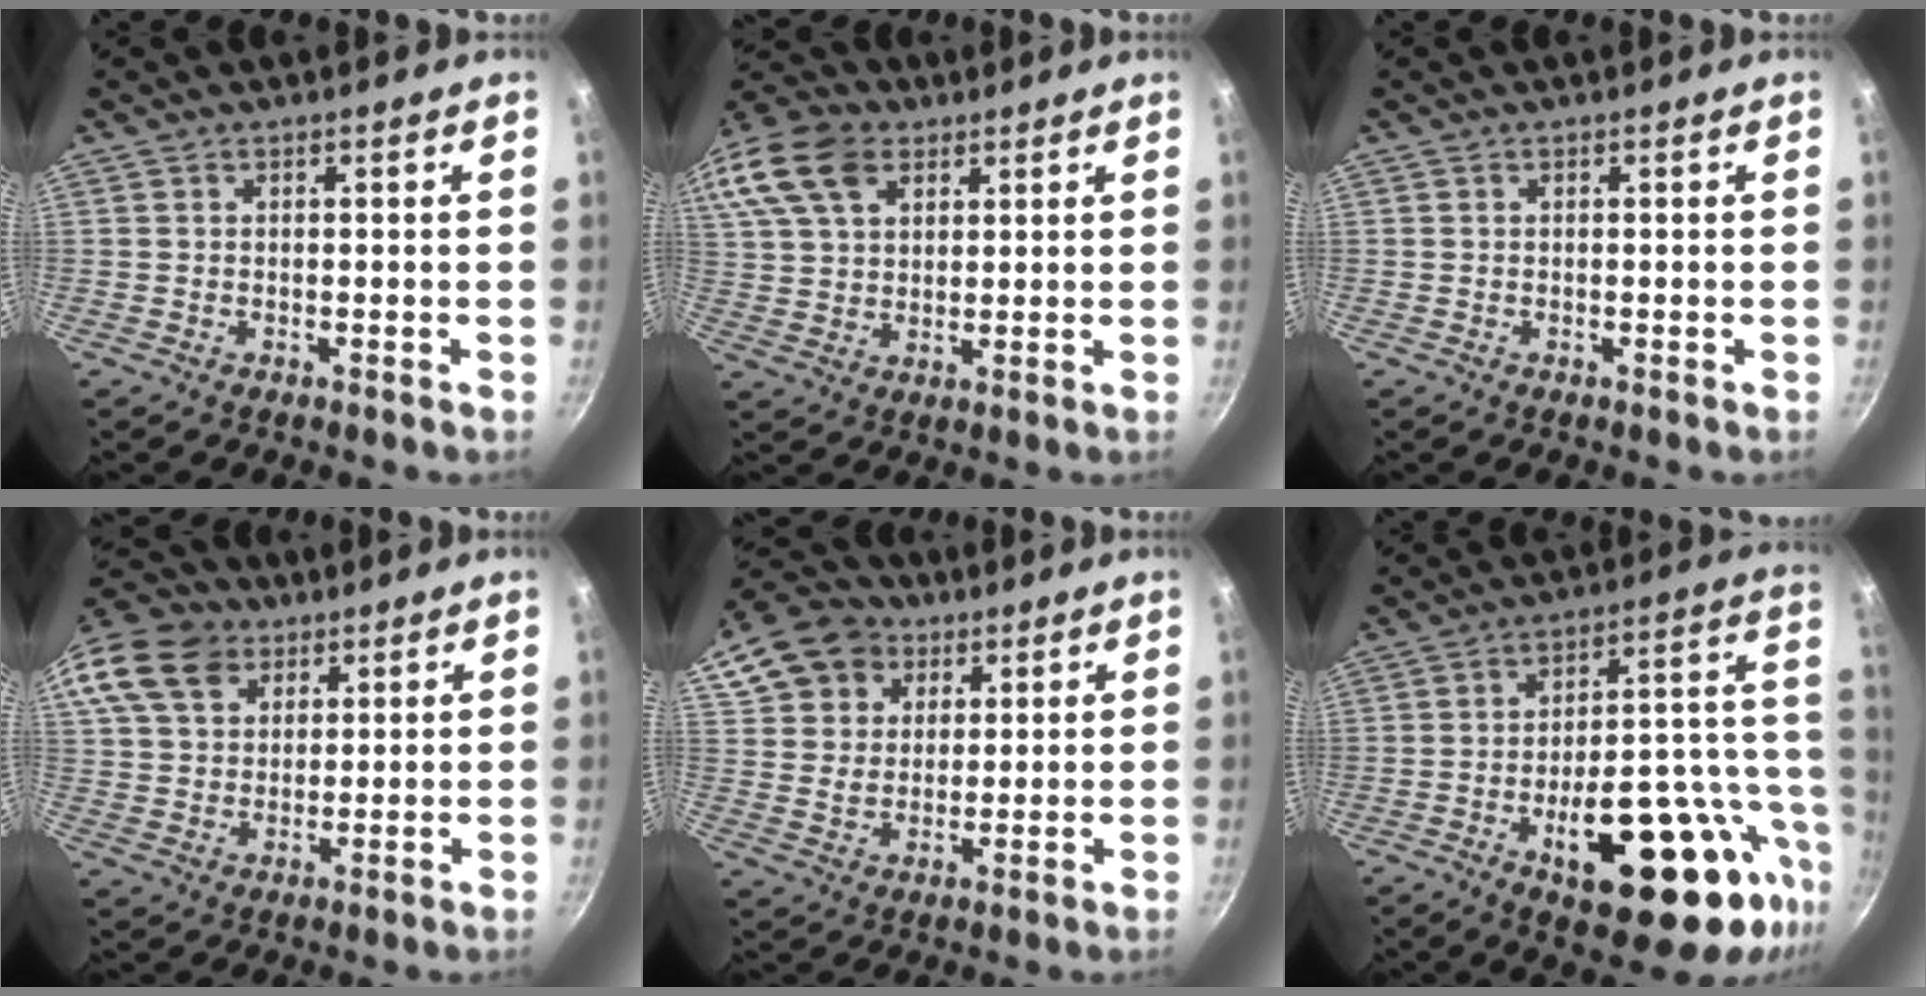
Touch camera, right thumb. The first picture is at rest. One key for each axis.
{"total": 19.7, "fx": 9.3, "fy": 13.2, "fz": 11.3, "tx": -0.258, "ty": 0.031, "tz": 0.171}
{"total": 0.0}
{"total": 18.0, "fx": 10.0, "fy": 12.7, "fz": 7.9, "tx": -0.169, "ty": 0.012, "tz": 0.181}
{"total": 14.8, "fx": 7.3, "fy": 11.5, "fz": 6.0, "tx": -0.104, "ty": 0.008, "tz": 0.126}
{"total": 25.5, "fx": -9.0, "fy": 10.9, "fz": 21.2, "tx": -0.248, "ty": 0.038, "tz": -0.120}